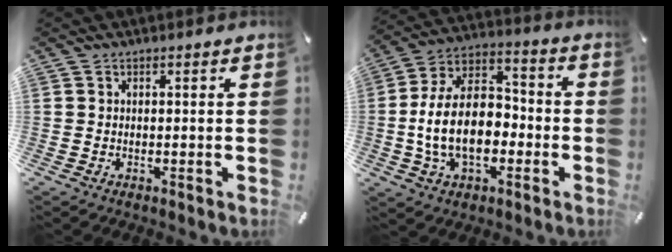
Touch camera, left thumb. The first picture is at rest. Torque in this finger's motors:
{"motor_torque": [2.44, 2.57, 1.91, 0.20, 0.48]}